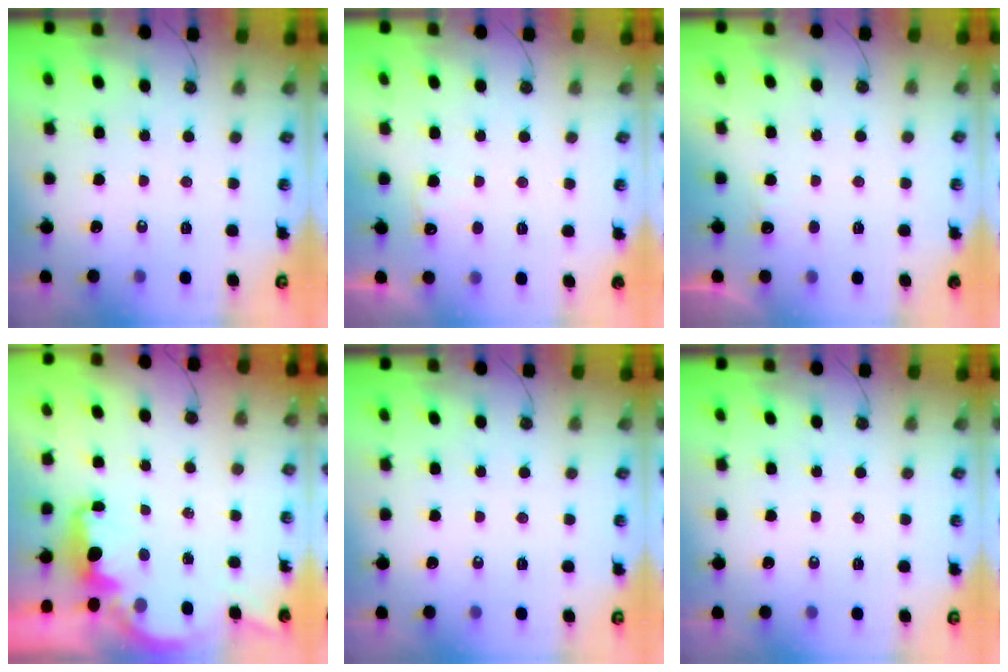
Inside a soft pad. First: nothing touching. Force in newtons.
{"total": 7.4, "press": 7.3, "slide": 1.3}
{"total": 3.7, "press": 3.5, "slide": 1.1}
{"total": 2.2, "press": 2.1, "slide": 0.8}
{"total": 0.0}
{"total": 0.0}